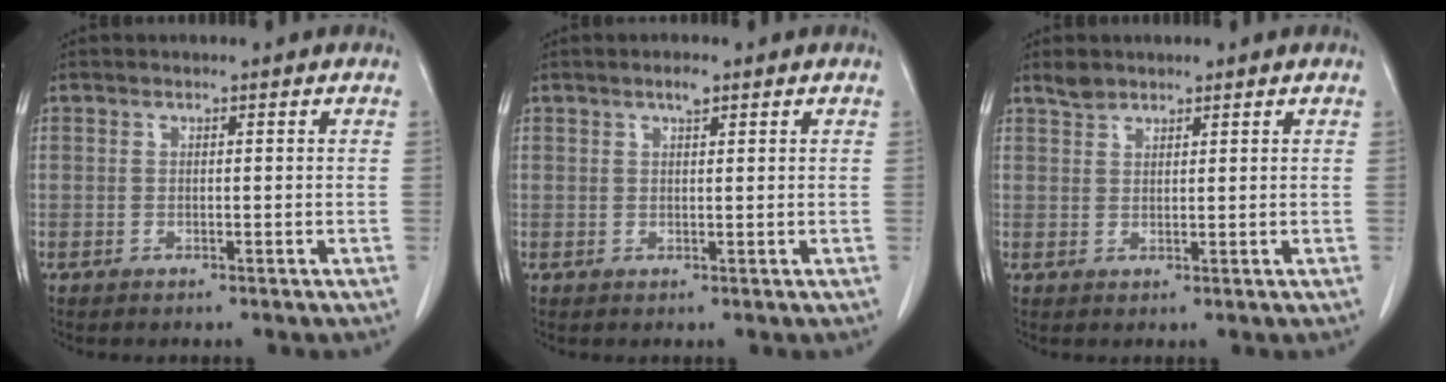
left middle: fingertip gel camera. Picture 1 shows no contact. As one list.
[{"total": 1.6, "force": [1.1, 0.3, 1.1], "torque": [-0.022, 0.001, 0.019]}, {"total": 2.0, "force": [1.8, 0.8, 0.3], "torque": [-0.009, 0.005, 0.034]}]